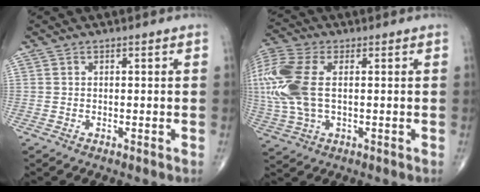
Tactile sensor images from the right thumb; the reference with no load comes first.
{"total": 16.3, "force": [2.0, 9.2, 13.4], "torque": [-0.350, 0.008, 0.039]}